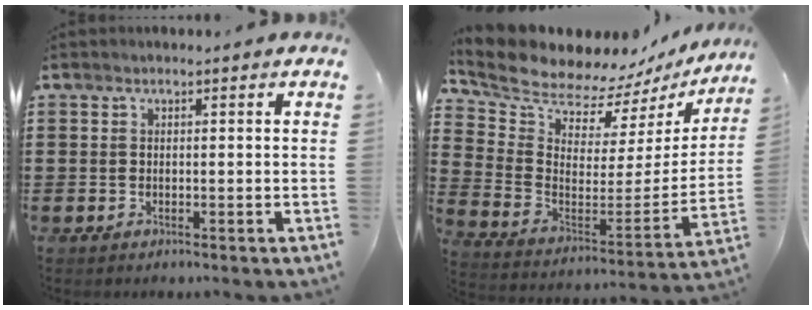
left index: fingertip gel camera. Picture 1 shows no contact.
{"total": 8.2, "force": [8.0, 1.8, 0.5], "torque": [-0.065, -0.076, 0.134]}